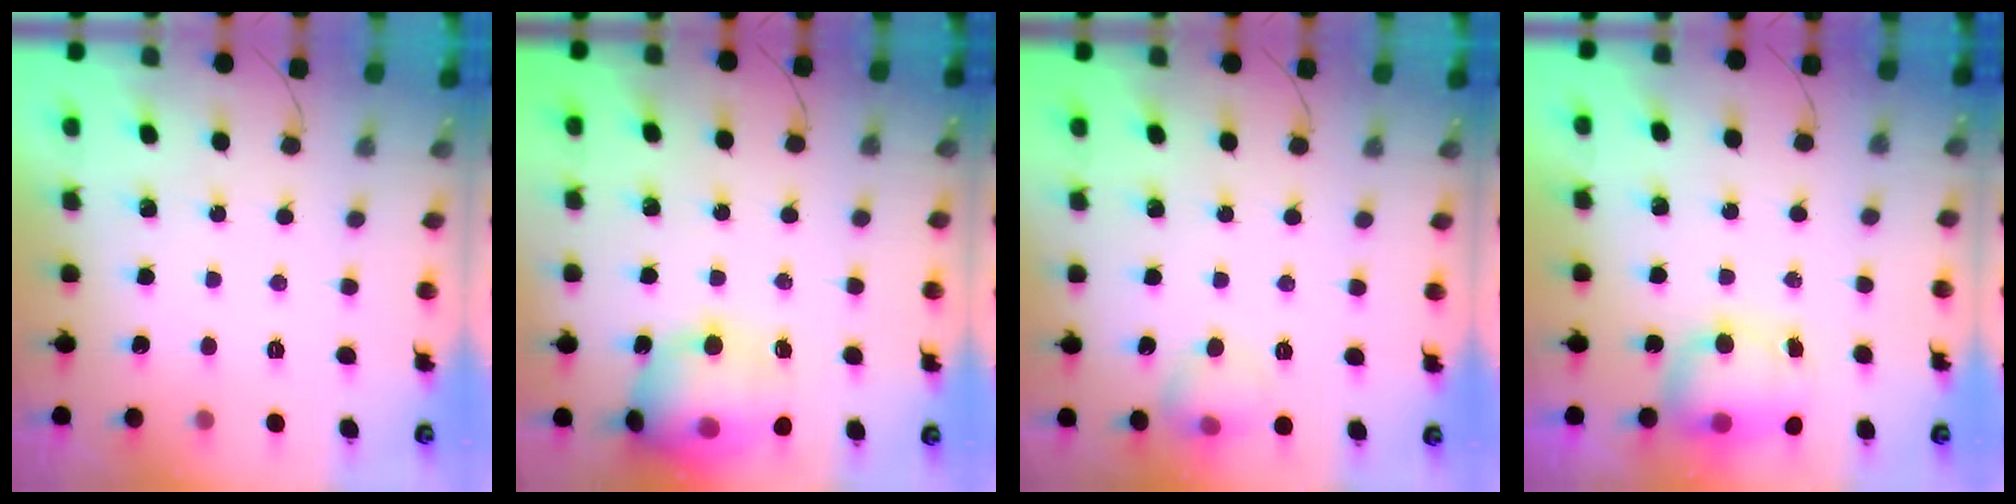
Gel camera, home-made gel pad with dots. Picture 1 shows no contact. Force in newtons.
{"total": 15.2, "press": 15.0, "slide": 2.7}
{"total": 7.1, "press": 6.9, "slide": 1.5}
{"total": 7.8, "press": 7.5, "slide": 2.0}